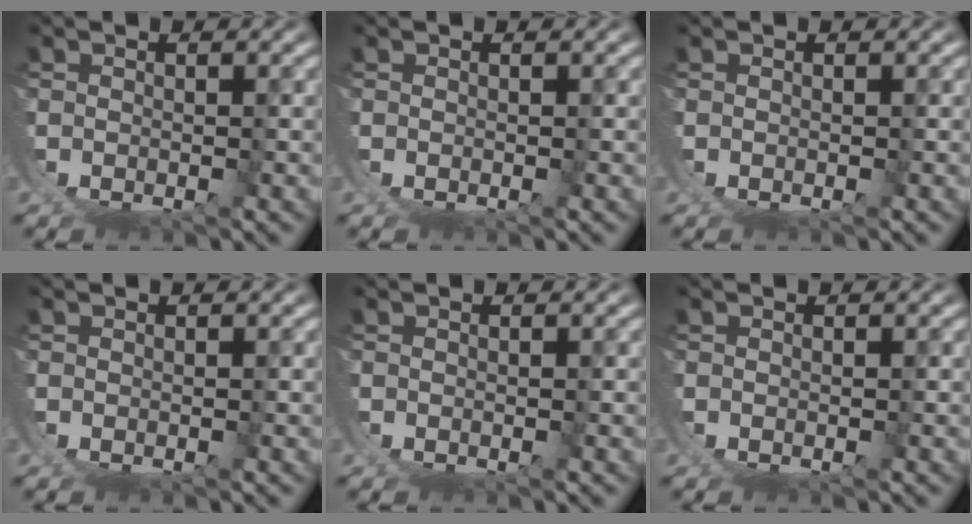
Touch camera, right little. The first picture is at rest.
{"total": 0.0}
{"total": 0.0}
{"total": 0.0}
{"total": 0.0}
{"total": 0.0}